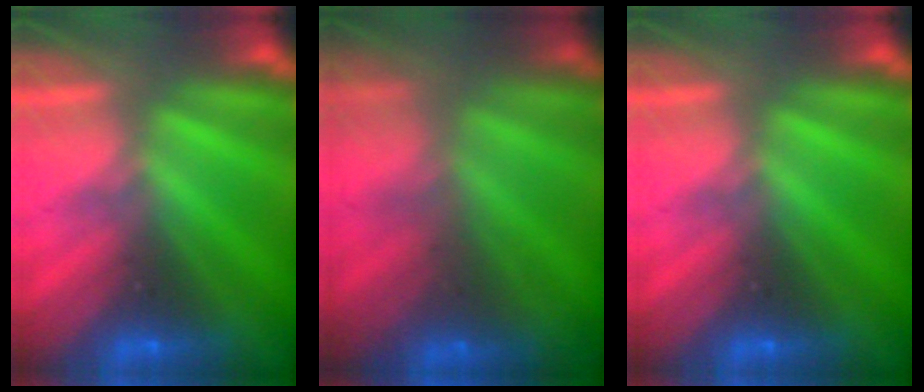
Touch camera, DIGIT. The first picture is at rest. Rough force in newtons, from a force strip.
{"total": 6.3}
{"total": 0.0}